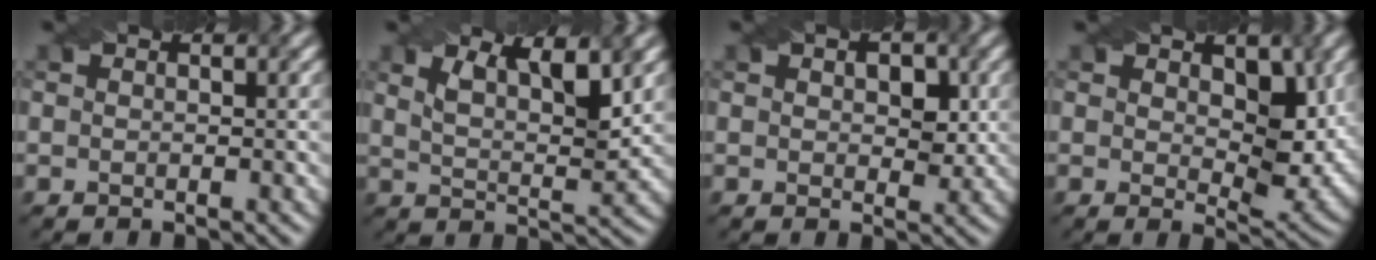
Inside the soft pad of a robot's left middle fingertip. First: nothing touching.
{"total": 5.0, "force": [2.9, 1.5, 3.9], "torque": [-0.065, -0.001, 0.044]}
{"total": 3.4, "force": [1.0, 2.0, 2.6], "torque": [-0.029, -0.003, 0.019]}
{"total": 5.4, "force": [1.3, 3.0, 4.3], "torque": [-0.063, -0.018, 0.029]}